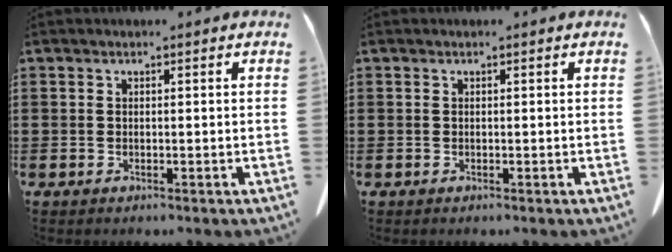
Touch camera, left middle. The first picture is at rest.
{"total": 0.0}